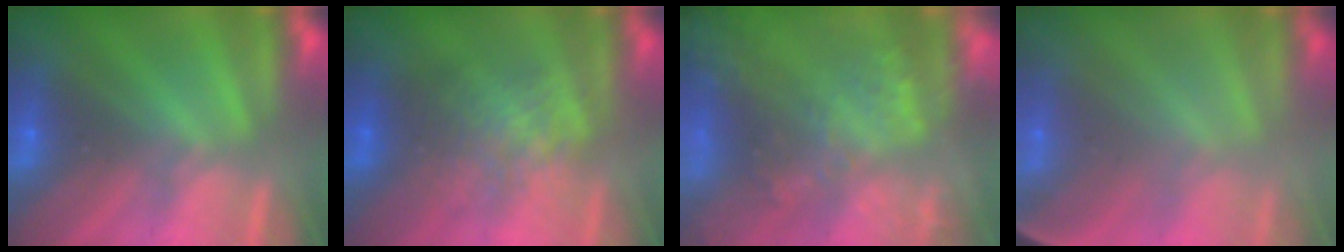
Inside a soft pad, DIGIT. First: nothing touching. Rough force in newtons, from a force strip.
{"total": 2.2}
{"total": 7.5}
{"total": 1.3}